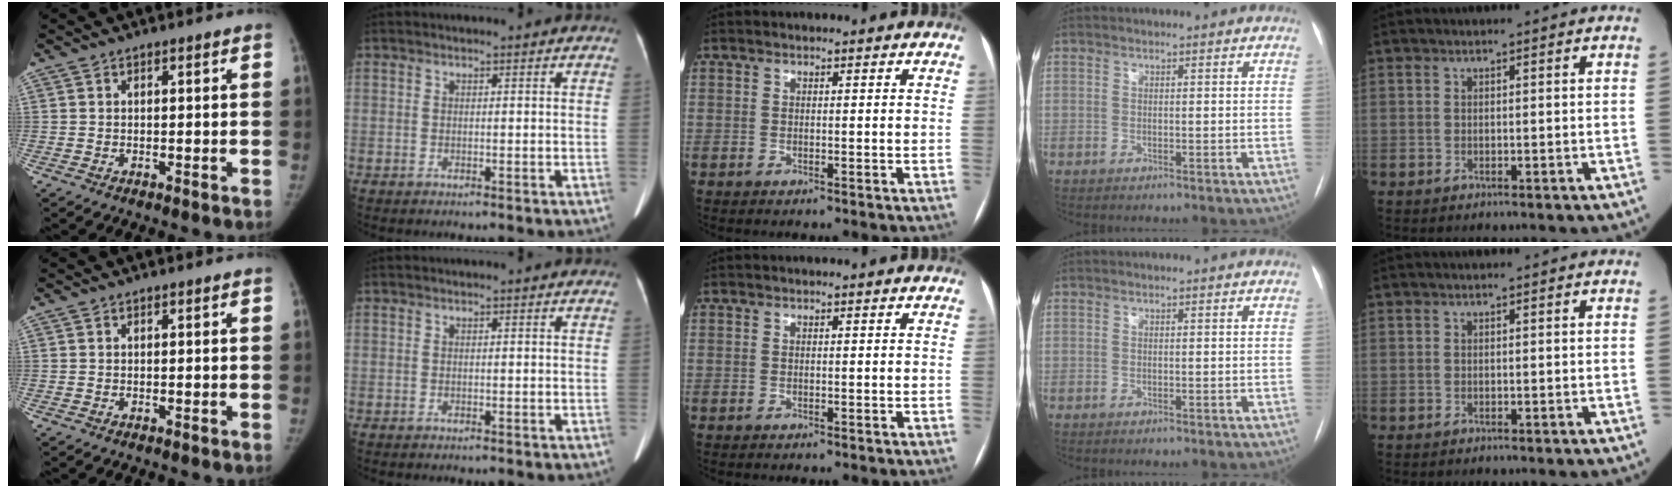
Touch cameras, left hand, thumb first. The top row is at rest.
{}